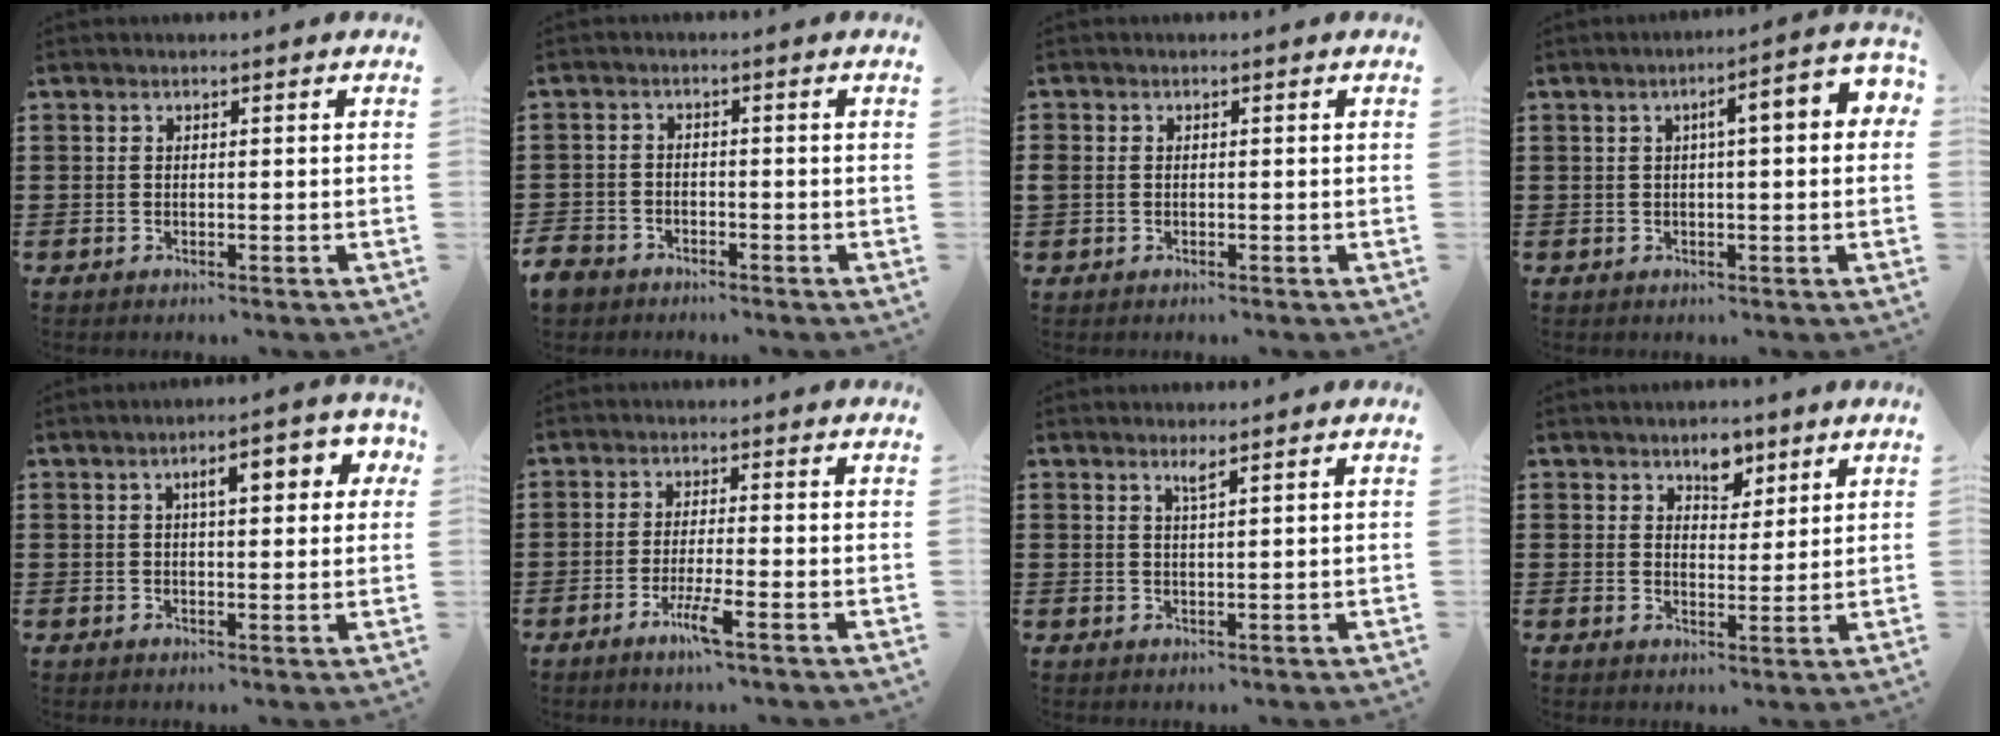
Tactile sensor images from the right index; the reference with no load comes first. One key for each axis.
{"total": 3.5, "fx": -3.1, "fy": 1.5, "fz": 0.4, "tx": -0.034, "ty": -0.008, "tz": -0.070}
{"total": 1.0, "fx": -0.4, "fy": 0.9, "fz": 0.2, "tx": -0.006, "ty": 0.004, "tz": -0.011}
{"total": 5.4, "fx": 0.9, "fy": 0.8, "fz": 5.3, "tx": -0.085, "ty": 0.000, "tz": 0.009}
{"total": 5.7, "fx": 1.7, "fy": 1.9, "fz": 5.1, "tx": -0.072, "ty": -0.003, "tz": 0.018}
{"total": 4.8, "fx": -2.7, "fy": 0.0, "fz": 3.9, "tx": -0.084, "ty": -0.018, "tz": -0.049}
{"total": 1.5, "fx": 1.0, "fy": -0.1, "fz": 1.1, "tx": -0.022, "ty": -0.003, "tz": 0.017}
{"total": 4.6, "fx": 3.2, "fy": 2.6, "fz": 2.0, "tx": -0.026, "ty": 0.003, "tz": 0.053}